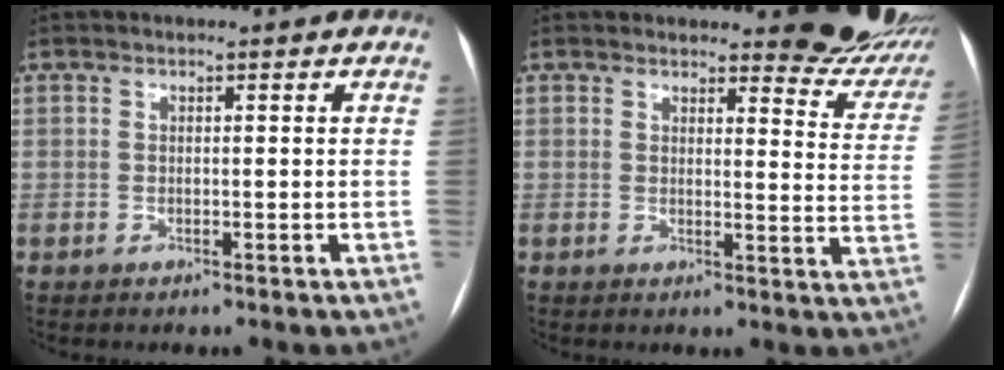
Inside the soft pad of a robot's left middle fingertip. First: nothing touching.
{"total": 11.4, "force": [10.6, 2.6, 3.3], "torque": [-0.009, -0.064, 0.092]}